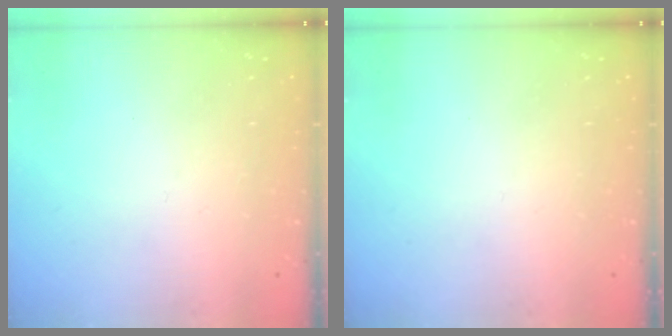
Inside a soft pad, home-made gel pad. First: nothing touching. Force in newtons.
{"total": 0.0}